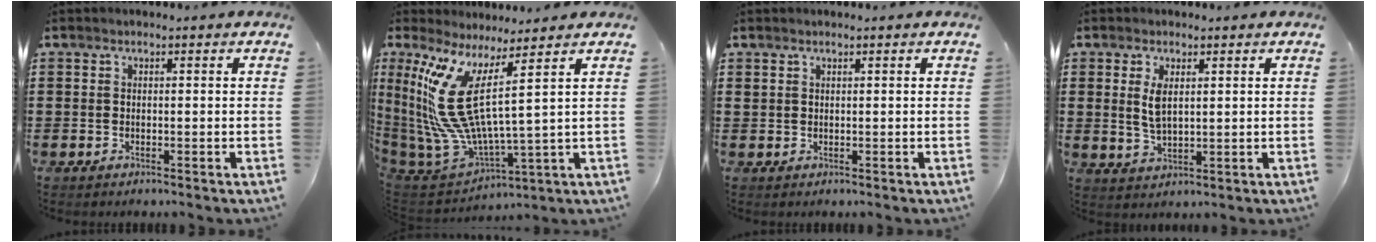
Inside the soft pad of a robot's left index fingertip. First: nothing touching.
{"total": 13.1, "force": [5.6, 2.9, 11.4], "torque": [-0.295, -0.074, 0.082]}
{"total": 0.8, "force": [0.7, 0.3, 0.1], "torque": [-0.004, 0.000, 0.014]}
{"total": 3.7, "force": [1.1, 1.7, 3.1], "torque": [-0.068, 0.006, 0.018]}